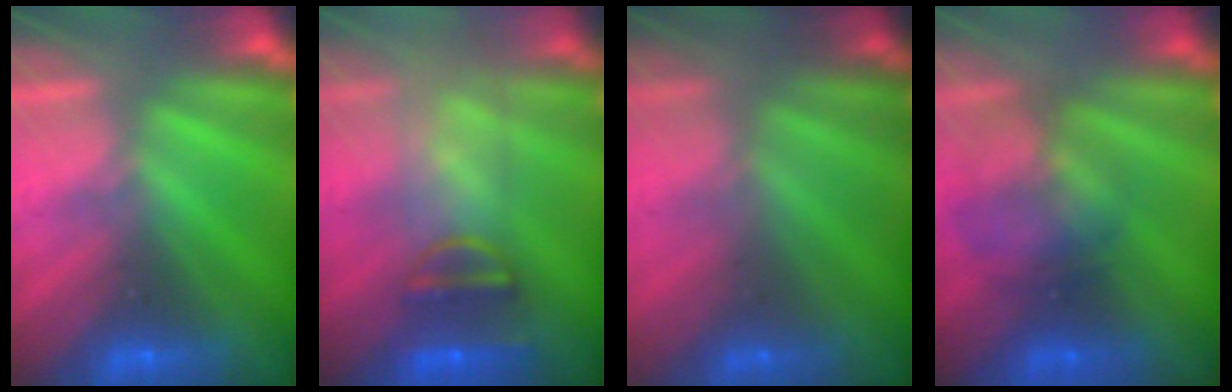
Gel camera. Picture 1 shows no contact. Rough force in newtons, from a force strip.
{"total": 7.5}
{"total": 1.0}
{"total": 2.3}